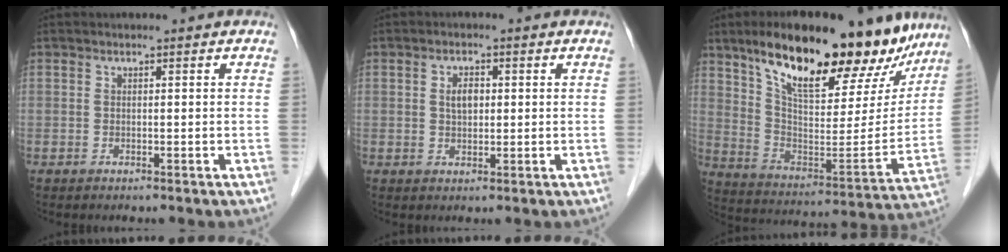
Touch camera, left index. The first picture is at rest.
{"total": 2.8, "force": [0.5, 1.6, 2.2], "torque": [-0.042, 0.005, 0.011]}
{"total": 25.5, "force": [18.5, 8.2, 15.5], "torque": [-0.229, -0.003, 0.280]}